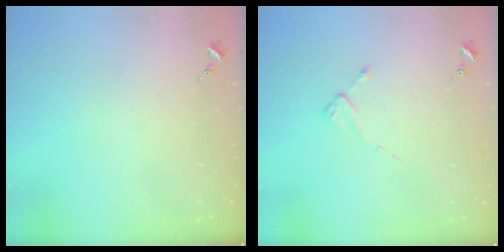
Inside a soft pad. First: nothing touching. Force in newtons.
{"total": 1.9, "press": 1.8, "slide": 0.3}